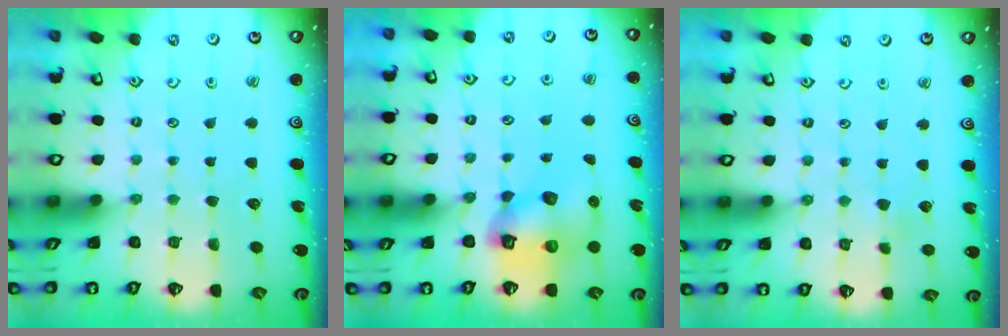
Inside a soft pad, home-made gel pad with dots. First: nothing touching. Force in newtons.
{"total": 11.2, "press": 11.1, "slide": 1.7}
{"total": 1.7, "press": 1.7, "slide": 0.1}